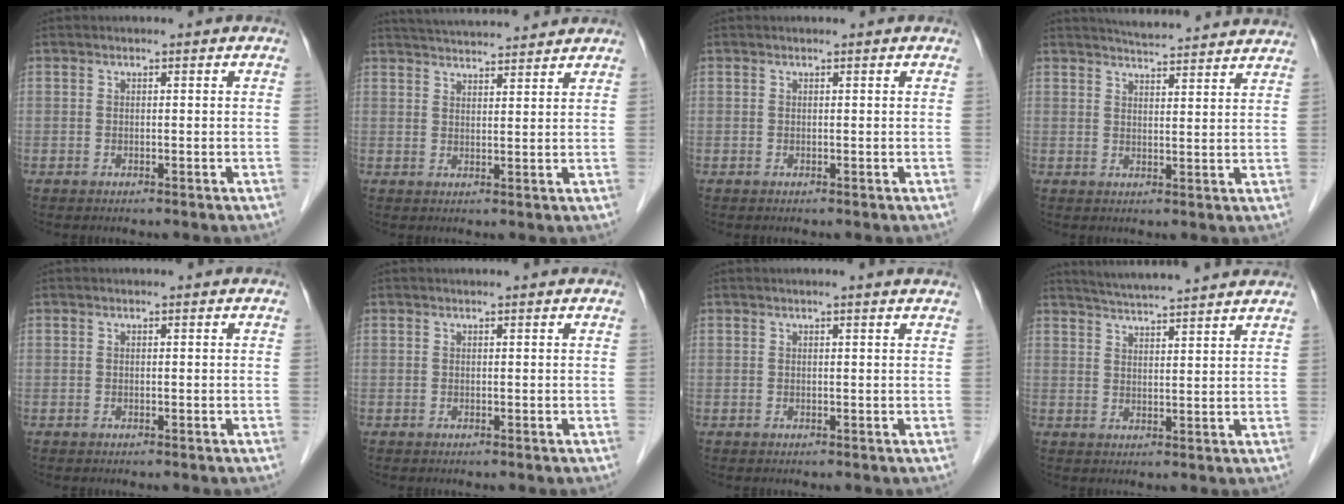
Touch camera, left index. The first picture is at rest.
{"total": 11.4, "force": [10.7, 1.3, 3.6], "torque": [-0.059, 0.025, 0.160]}
{"total": 0.8, "force": [0.7, 0.3, 0.2], "torque": [0.000, 0.008, 0.011]}
{"total": 14.3, "force": [13.6, 1.1, 4.2], "torque": [-0.054, 0.008, 0.169]}
{"total": 0.0}
{"total": 1.3, "force": [1.2, 0.4, 0.5], "torque": [0.000, 0.015, 0.017]}
{"total": 3.6, "force": [3.2, 0.0, 1.6], "torque": [-0.016, 0.014, 0.032]}
{"total": 12.3, "force": [11.3, 0.2, 4.8], "torque": [-0.077, 0.022, 0.156]}